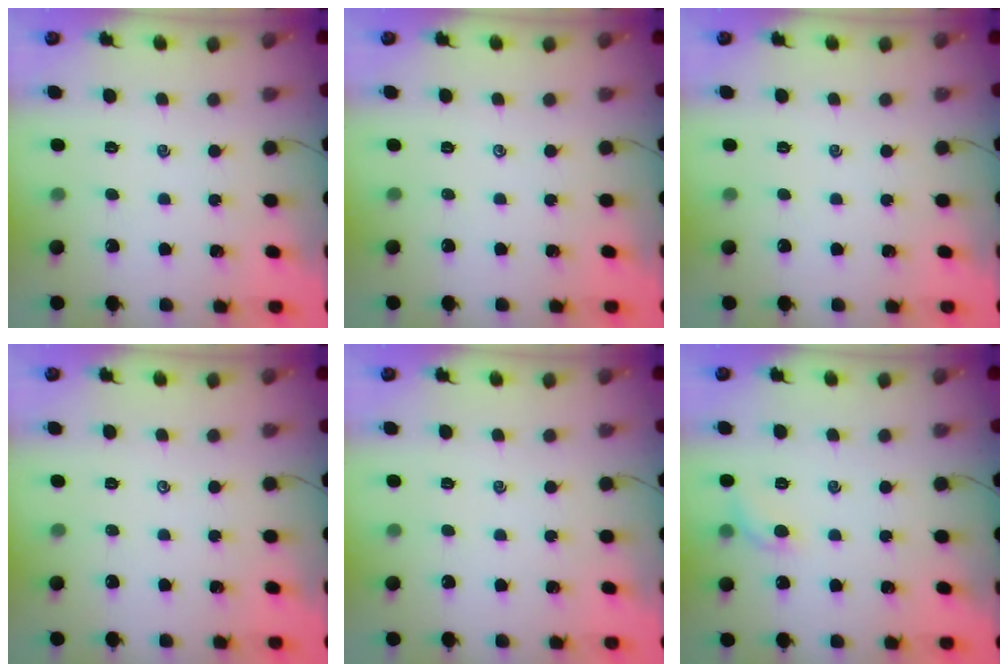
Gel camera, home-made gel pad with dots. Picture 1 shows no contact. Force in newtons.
{"total": 0.0}
{"total": 0.0}
{"total": 0.0}
{"total": 0.0}
{"total": 6.3, "press": 6.2, "slide": 1.2}